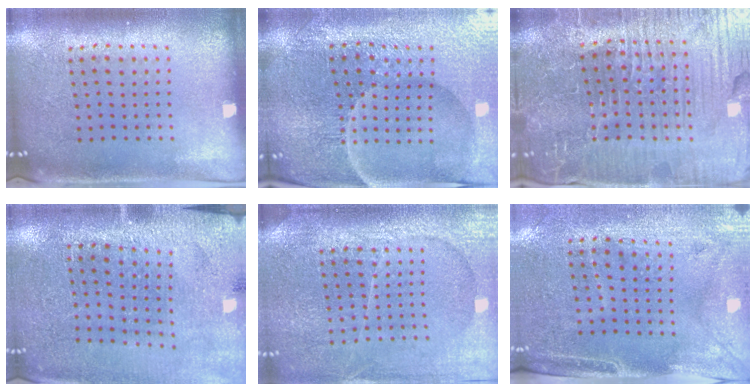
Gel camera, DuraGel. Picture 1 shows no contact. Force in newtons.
{"total": 4.9, "press": 4.7, "slide": 1.3}
{"total": 6.1, "press": 5.7, "slide": 2.1}
{"total": 3.0, "press": 3.0, "slide": 0.4}
{"total": 3.8, "press": 3.4, "slide": 1.8}
{"total": 3.0, "press": 2.6, "slide": 1.5}